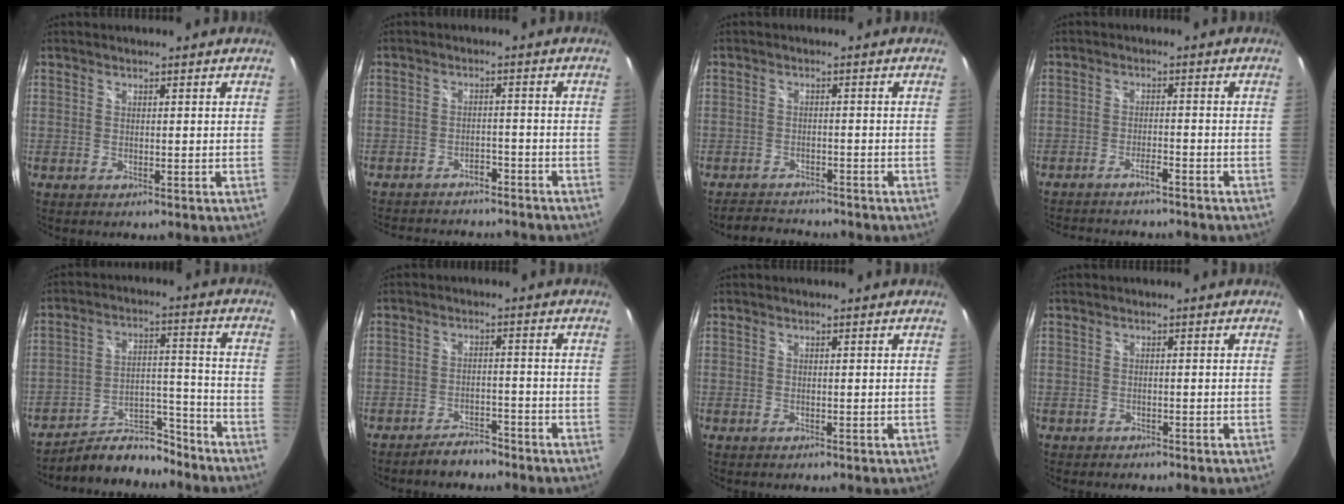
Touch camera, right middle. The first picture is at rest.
{"total": 11.9, "force": [-10.3, 4.2, 4.1], "torque": [-0.095, -0.002, -0.141]}
{"total": 5.0, "force": [-4.8, 1.2, 0.4], "torque": [-0.027, 0.007, -0.078]}
{"total": 9.3, "force": [-8.5, 1.5, 3.6], "torque": [-0.085, -0.007, -0.123]}
{"total": 12.5, "force": [-11.5, 4.0, 2.9], "torque": [-0.054, 0.031, -0.173]}
{"total": 5.0, "force": [-4.5, 1.7, 1.3], "torque": [-0.042, 0.007, -0.065]}
{"total": 0.0}
{"total": 1.0, "force": [-0.9, 0.5, 0.1], "torque": [-0.007, -0.001, -0.014]}